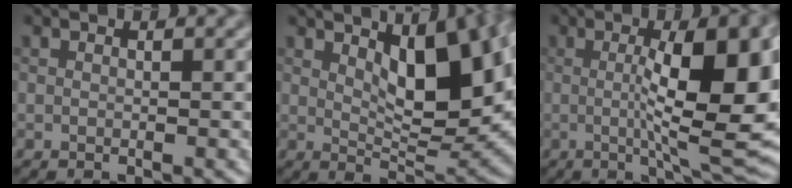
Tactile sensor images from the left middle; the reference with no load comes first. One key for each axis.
{"total": 10.0, "fx": 2.8, "fy": 3.7, "fz": 8.8, "tx": -0.128, "ty": 0.005, "tz": 0.044}
{"total": 12.8, "fx": 0.7, "fy": 3.2, "fz": 12.4, "tx": -0.172, "ty": 0.002, "tz": 0.012}